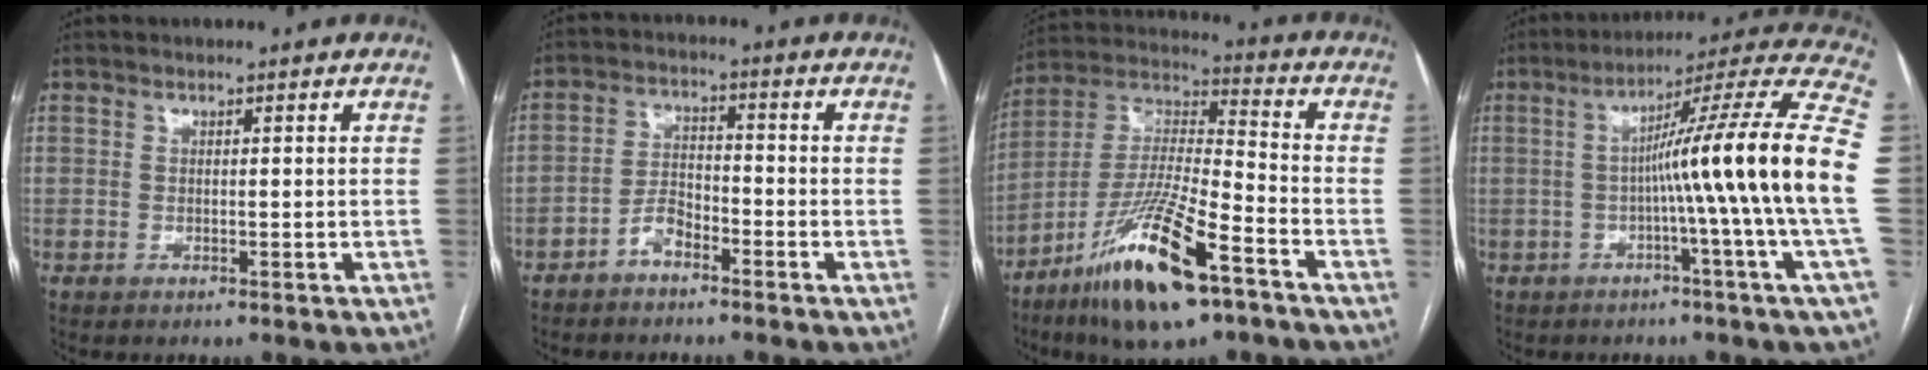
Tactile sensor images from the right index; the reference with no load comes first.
{"total": 3.9, "force": [-2.7, 1.6, 2.3], "torque": [-0.051, 0.013, -0.051]}
{"total": 17.8, "force": [-10.1, 3.0, 14.4], "torque": [-0.306, -0.025, -0.180]}
{"total": 19.2, "force": [-1.8, -2.8, 18.9], "torque": [-0.256, 0.012, -0.048]}